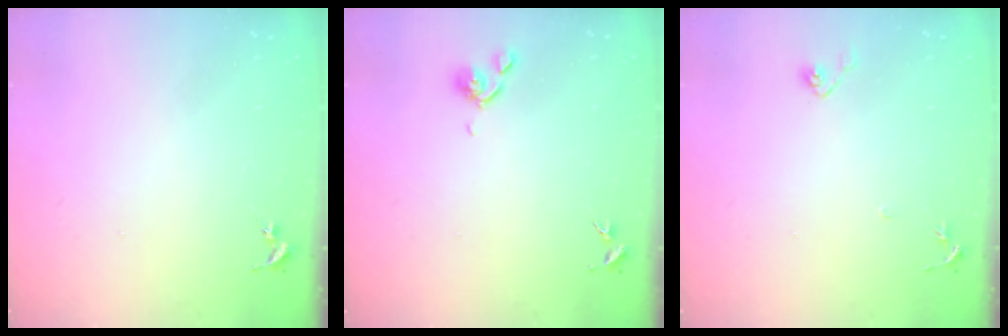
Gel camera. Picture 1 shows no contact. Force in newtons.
{"total": 6.4, "press": 6.2, "slide": 1.3}
{"total": 4.8, "press": 4.7, "slide": 1.0}